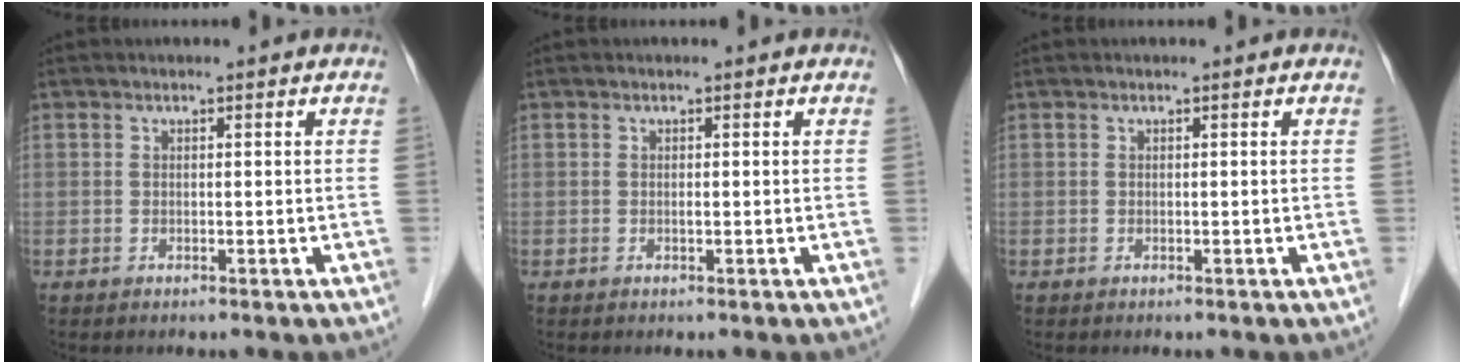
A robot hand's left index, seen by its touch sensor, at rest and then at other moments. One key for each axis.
{"total": 0.0}
{"total": 0.0}